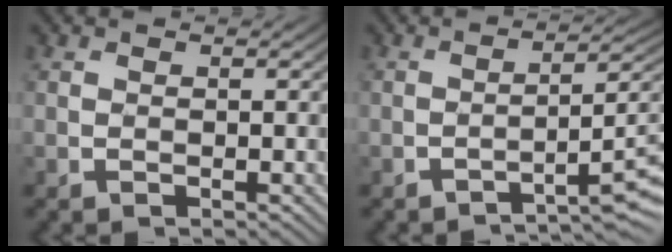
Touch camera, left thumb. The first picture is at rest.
{"total": 5.6, "force": [-2.7, 1.0, 4.8], "torque": [-0.062, 0.019, -0.040]}